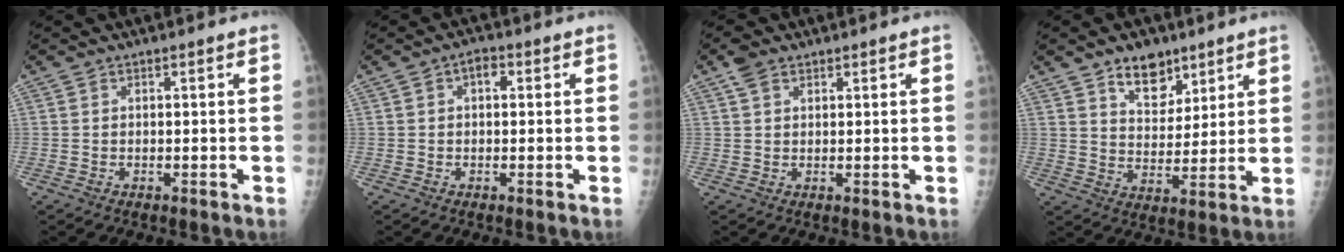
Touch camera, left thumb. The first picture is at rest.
{"total": 2.4, "force": [0.5, 1.5, 1.8], "torque": [-0.016, 0.007, 0.001]}
{"total": 3.0, "force": [1.8, 1.9, 1.5], "torque": [-0.025, 0.001, 0.037]}
{"total": 9.2, "force": [6.1, 5.4, 4.2], "torque": [-0.034, -0.039, 0.104]}